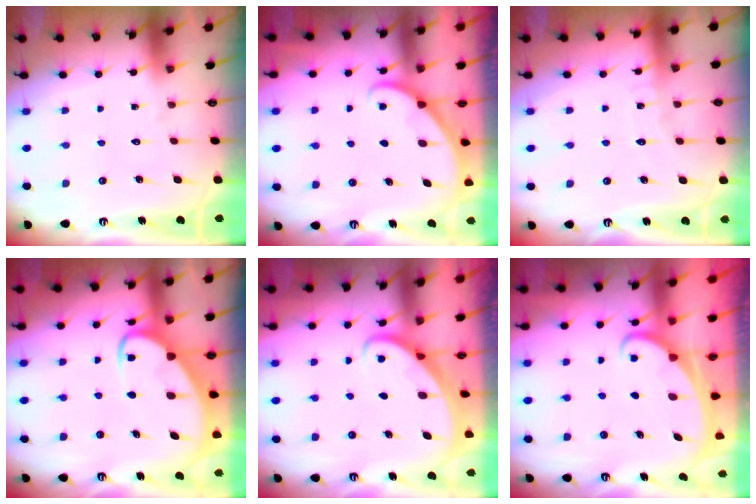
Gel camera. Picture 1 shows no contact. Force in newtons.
{"total": 2.8, "press": 2.8, "slide": 0.2}
{"total": 4.1, "press": 4.0, "slide": 0.5}
{"total": 5.0, "press": 5.0, "slide": 0.5}
{"total": 2.6, "press": 2.5, "slide": 0.3}
{"total": 1.9, "press": 1.9, "slide": 0.3}